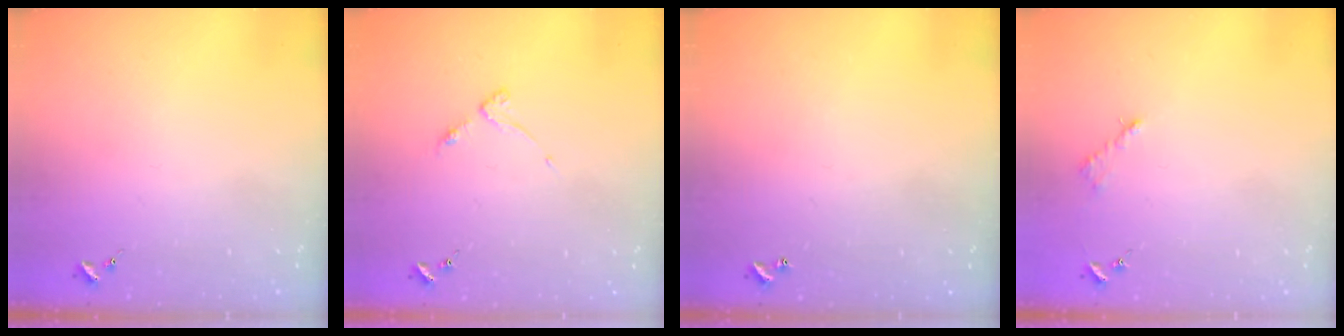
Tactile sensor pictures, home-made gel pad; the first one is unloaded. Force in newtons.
{"total": 3.5, "press": 3.5, "slide": 0.5}
{"total": 0.9, "press": 0.9, "slide": 0.2}
{"total": 2.6, "press": 2.6, "slide": 0.4}